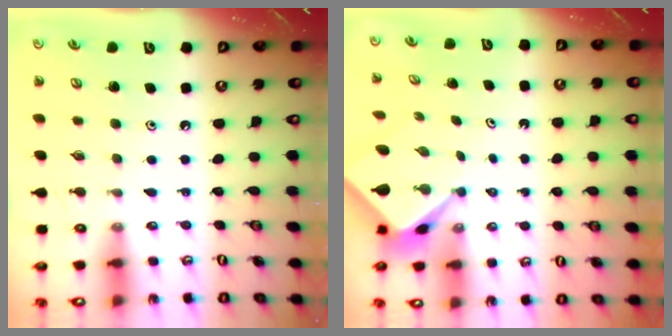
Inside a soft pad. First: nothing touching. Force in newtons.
{"total": 2.4, "press": 2.3, "slide": 0.3}